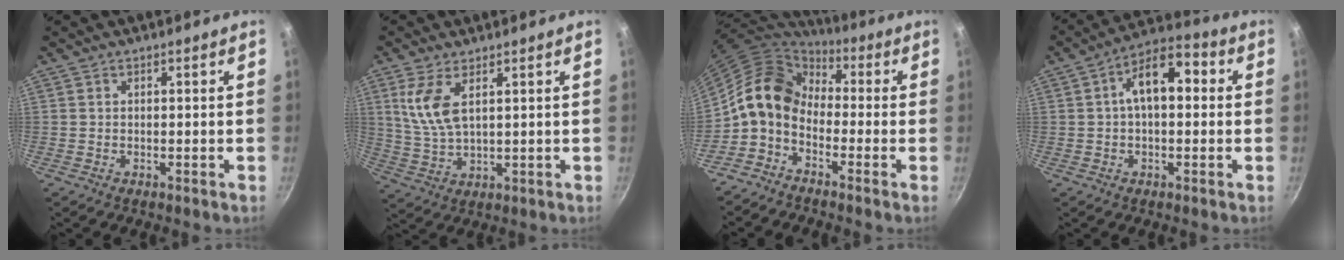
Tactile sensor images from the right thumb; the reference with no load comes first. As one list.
[{"total": 7.6, "force": [3.0, 3.3, 6.2], "torque": [-0.126, -0.019, 0.068]}, {"total": 10.4, "force": [-1.4, 7.7, 6.9], "torque": [-0.104, 0.045, -0.050]}, {"total": 10.7, "force": [1.4, 6.0, 8.7], "torque": [-0.110, 0.032, 0.008]}]